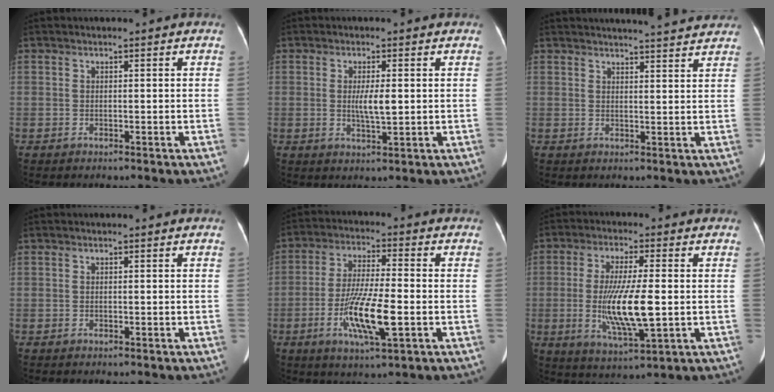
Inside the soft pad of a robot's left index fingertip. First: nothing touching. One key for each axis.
{"total": 3.6, "fx": 0.2, "fy": 0.6, "fz": 3.5, "tx": -0.065, "ty": -0.004, "tz": 0.005}
{"total": 11.8, "fx": 11.1, "fy": 0.9, "fz": 3.9, "tx": -0.047, "ty": 0.009, "tz": 0.124}
{"total": 0.0}
{"total": 10.9, "fx": -3.2, "fy": 1.4, "fz": 10.3, "tx": -0.199, "ty": -0.012, "tz": -0.058}
{"total": 10.9, "fx": -1.0, "fy": 1.6, "fz": 10.7, "tx": -0.211, "ty": -0.017, "tz": -0.015}